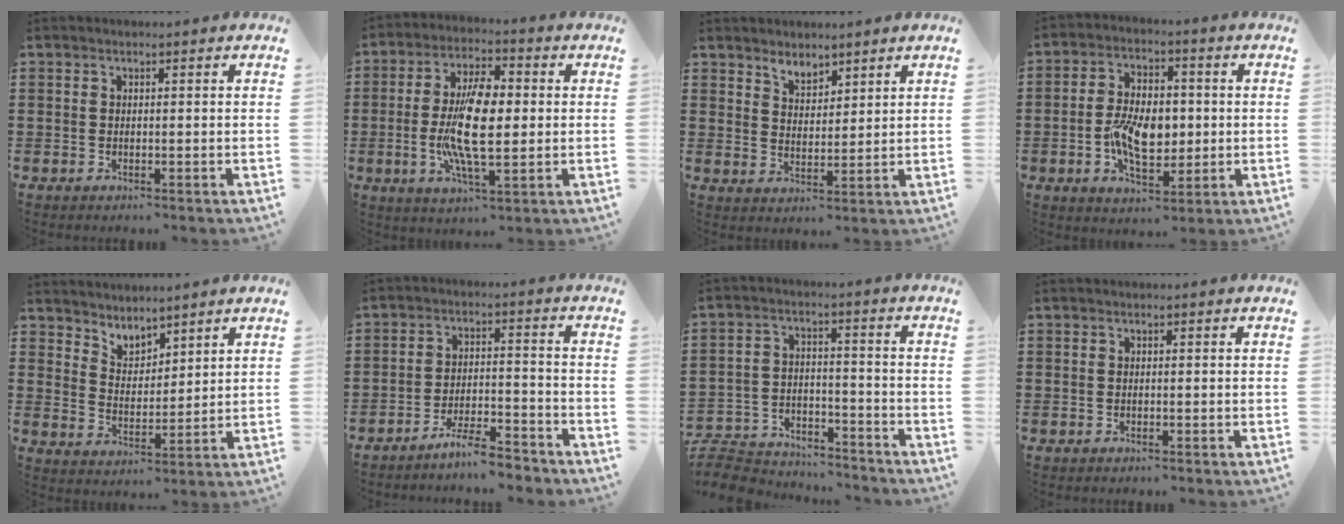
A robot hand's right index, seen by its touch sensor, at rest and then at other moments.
{"total": 11.4, "force": [-0.4, 4.4, 10.5], "torque": [-0.220, -0.003, -0.010]}
{"total": 3.3, "force": [3.2, 1.1, 0.2], "torque": [-0.013, 0.000, 0.061]}
{"total": 8.9, "force": [-0.9, 5.1, 7.2], "torque": [-0.126, 0.000, -0.024]}
{"total": 3.6, "force": [3.5, 0.6, -0.5], "torque": [-0.005, -0.012, 0.066]}
{"total": 5.7, "force": [-5.2, 0.3, 2.4], "torque": [-0.047, -0.001, -0.099]}
{"total": 7.2, "force": [-7.0, 1.4, 1.2], "torque": [-0.040, 0.010, -0.141]}
{"total": 0.0}